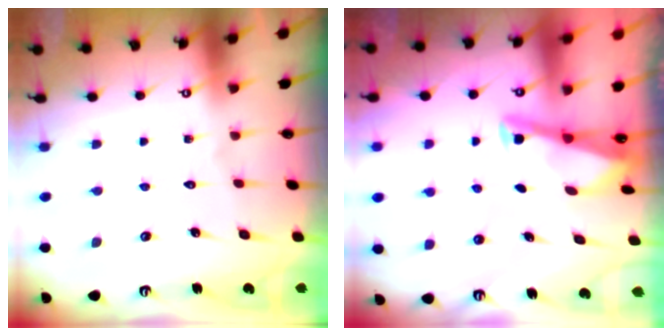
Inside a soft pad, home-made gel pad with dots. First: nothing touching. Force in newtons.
{"total": 2.9, "press": 2.9, "slide": 0.4}